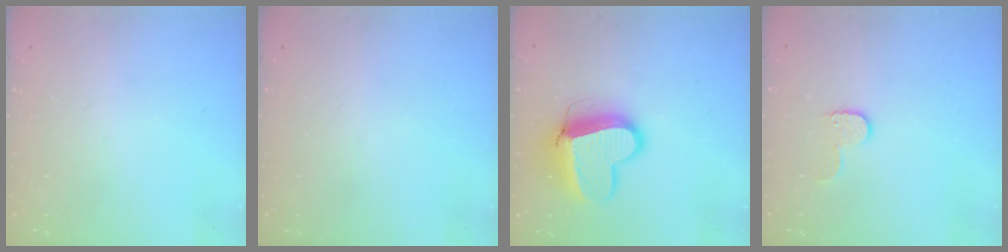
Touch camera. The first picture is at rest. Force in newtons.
{"total": 0.0}
{"total": 12.8, "press": 12.7, "slide": 1.4}
{"total": 7.2, "press": 7.2, "slide": 0.4}